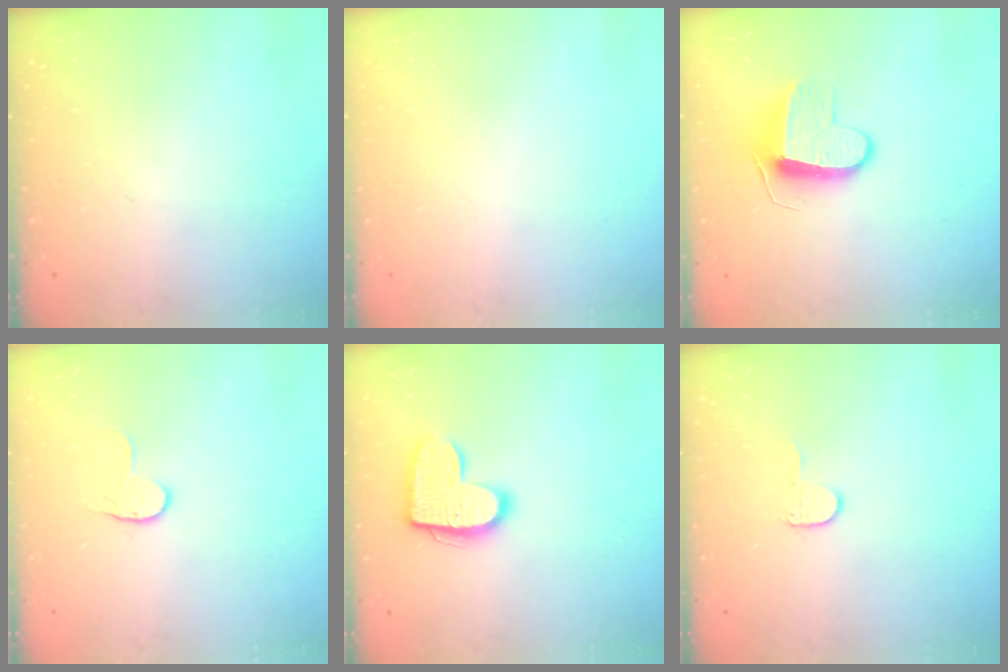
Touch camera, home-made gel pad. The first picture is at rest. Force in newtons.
{"total": 0.0}
{"total": 9.6, "press": 9.6, "slide": 0.2}
{"total": 3.6, "press": 3.6, "slide": 0.4}
{"total": 12.8, "press": 12.8, "slide": 0.6}
{"total": 5.0, "press": 4.9, "slide": 0.5}